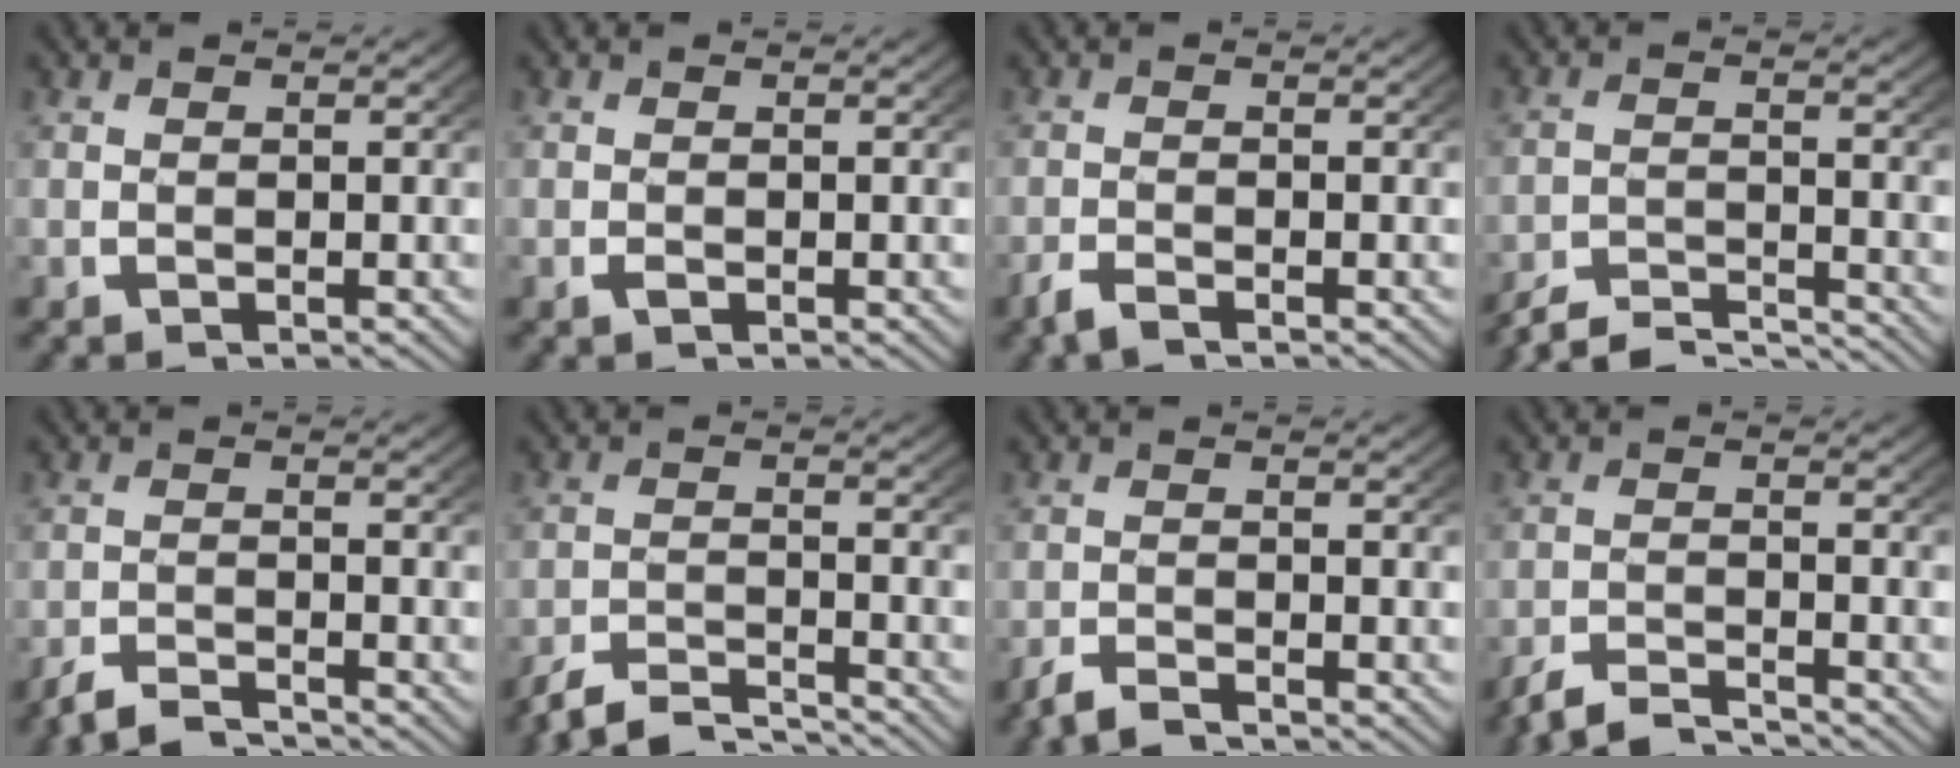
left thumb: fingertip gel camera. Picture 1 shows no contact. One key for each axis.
{"total": 0.6, "fx": -0.2, "fy": 0.3, "fz": 0.4, "tx": -0.008, "ty": -0.003, "tz": -0.004}
{"total": 1.6, "fx": -1.3, "fy": 0.6, "fz": 0.6, "tx": -0.012, "ty": -0.002, "tz": -0.030}
{"total": 5.9, "fx": -5.3, "fy": 1.6, "fz": 1.9, "tx": -0.035, "ty": -0.018, "tz": -0.091}
{"total": 2.6, "fx": -2.5, "fy": 0.6, "fz": 0.6, "tx": -0.012, "ty": -0.004, "tz": -0.051}
{"total": 4.7, "fx": -4.3, "fy": 1.2, "fz": 1.5, "tx": -0.029, "ty": -0.012, "tz": -0.078}
{"total": 1.9, "fx": -1.8, "fy": 0.6, "fz": 0.5, "tx": -0.009, "ty": -0.003, "tz": -0.038}
{"total": 3.4, "fx": -3.2, "fy": 0.8, "fz": 0.9, "tx": -0.018, "ty": -0.006, "tz": -0.062}